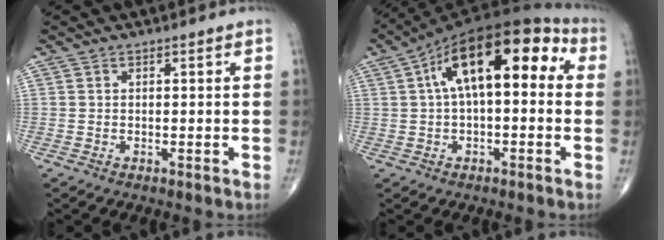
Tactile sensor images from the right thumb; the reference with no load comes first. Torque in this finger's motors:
{"motor_torque": [-0.13, 4.23, 1.91, 0.27, 0.34]}